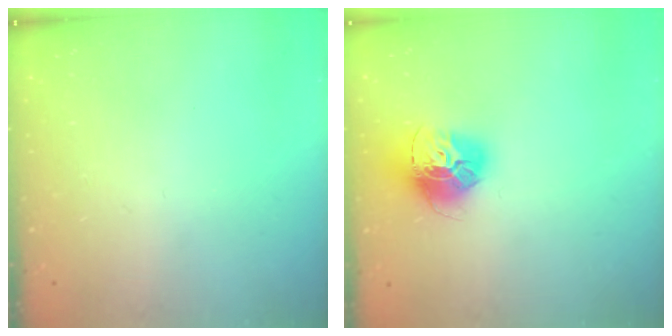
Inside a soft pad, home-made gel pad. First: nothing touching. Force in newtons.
{"total": 14.8, "press": 14.8, "slide": 1.6}